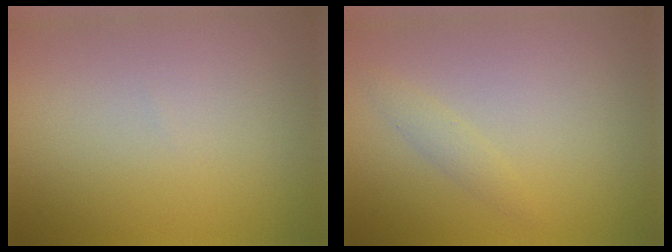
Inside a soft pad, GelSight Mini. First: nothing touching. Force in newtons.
{"total": 1.2, "press": 1.2, "slide": 0.0}